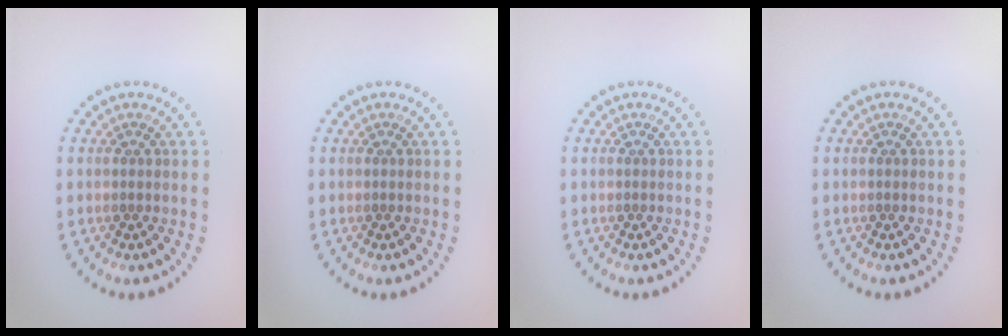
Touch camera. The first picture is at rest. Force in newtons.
{"total": 0.0}
{"total": 0.0}
{"total": 0.0}